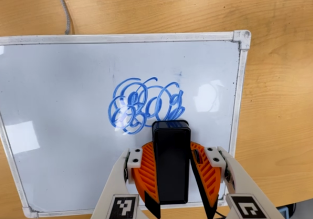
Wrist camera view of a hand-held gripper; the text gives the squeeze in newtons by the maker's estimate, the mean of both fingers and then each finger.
{"total": 6.5, "left": 6.5, "right": 6.6}